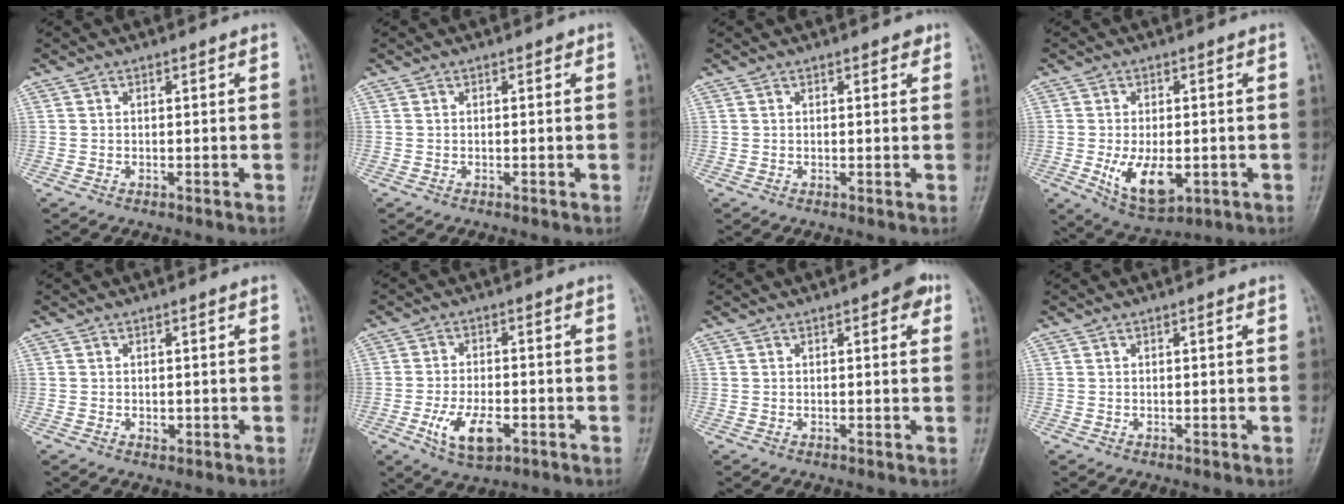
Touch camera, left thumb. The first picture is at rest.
{"total": 0.5, "force": [0.3, 0.3, 0.4], "torque": [-0.001, 0.000, -0.001]}
{"total": 1.5, "force": [1.0, 0.7, 1.0], "torque": [-0.004, -0.002, 0.009]}
{"total": 9.3, "force": [-1.9, 5.0, 7.6], "torque": [-0.120, -0.013, -0.020]}
{"total": 1.2, "force": [-0.1, 0.9, 0.9], "torque": [-0.006, -0.001, 0.001]}
{"total": 8.1, "force": [-3.0, 4.1, 6.3], "torque": [-0.114, 0.005, -0.048]}
{"total": 3.6, "force": [1.6, 1.4, 2.9], "torque": [-0.027, 0.000, 0.013]}
{"total": 0.7, "force": [0.3, 0.1, 0.6], "torque": [-0.010, 0.001, 0.003]}